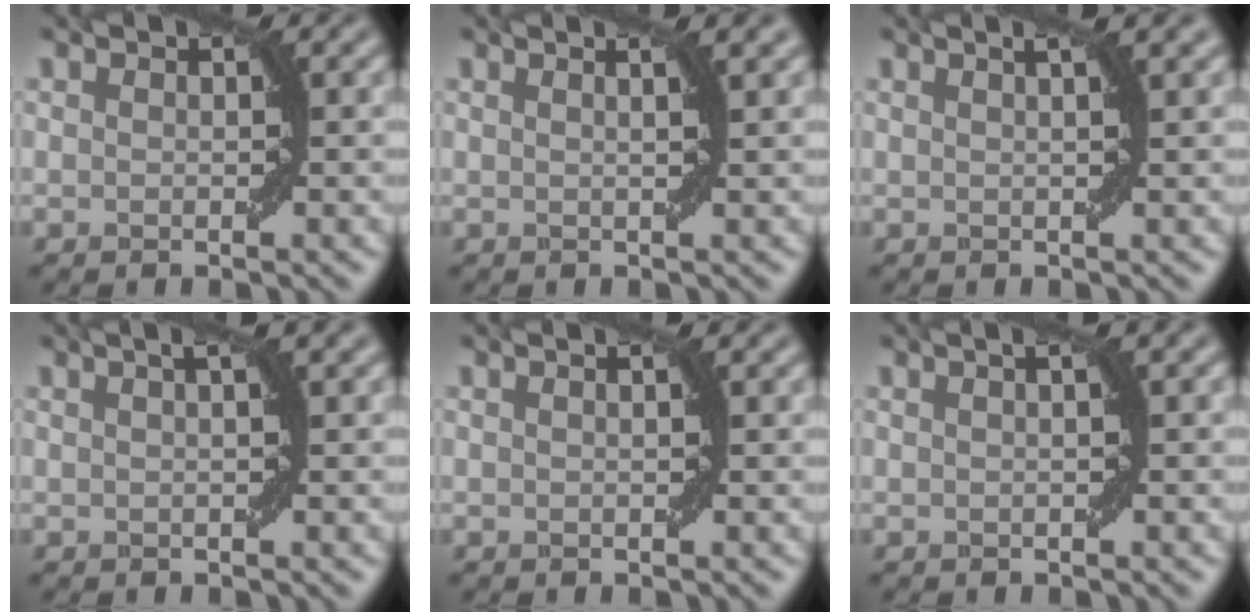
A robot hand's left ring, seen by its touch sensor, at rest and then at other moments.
{"total": 3.6, "force": [1.8, 1.4, 2.8], "torque": [-0.014, 0.020, -0.007]}
{"total": 3.9, "force": [2.0, 1.5, 3.0], "torque": [-0.014, 0.021, -0.001]}
{"total": 2.4, "force": [0.9, 0.5, 2.2], "torque": [-0.024, 0.010, 0.007]}
{"total": 0.5, "force": [0.1, -0.1, 0.5], "torque": [-0.009, 0.006, 0.001]}
{"total": 1.7, "force": [0.4, 0.3, 1.6], "torque": [-0.022, 0.009, 0.003]}